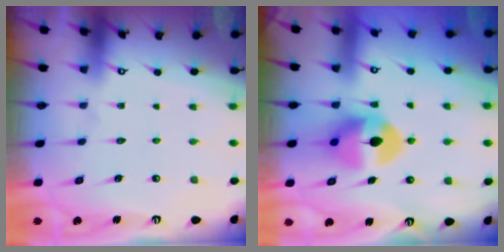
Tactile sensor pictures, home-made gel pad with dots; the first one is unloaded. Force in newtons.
{"total": 9.6, "press": 9.5, "slide": 1.4}